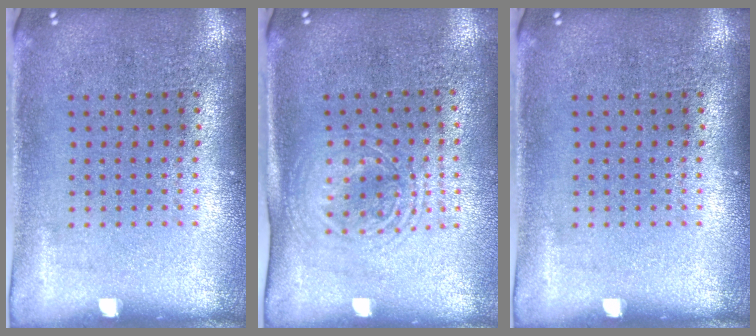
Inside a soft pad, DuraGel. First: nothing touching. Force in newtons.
{"total": 1.6, "press": 1.4, "slide": 0.9}
{"total": 0.0}